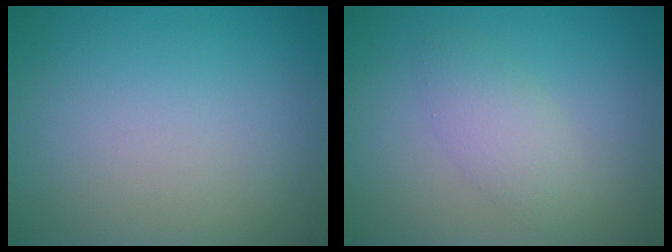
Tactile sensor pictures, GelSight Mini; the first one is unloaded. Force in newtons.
{"total": 2.5, "press": 2.5, "slide": 0.2}